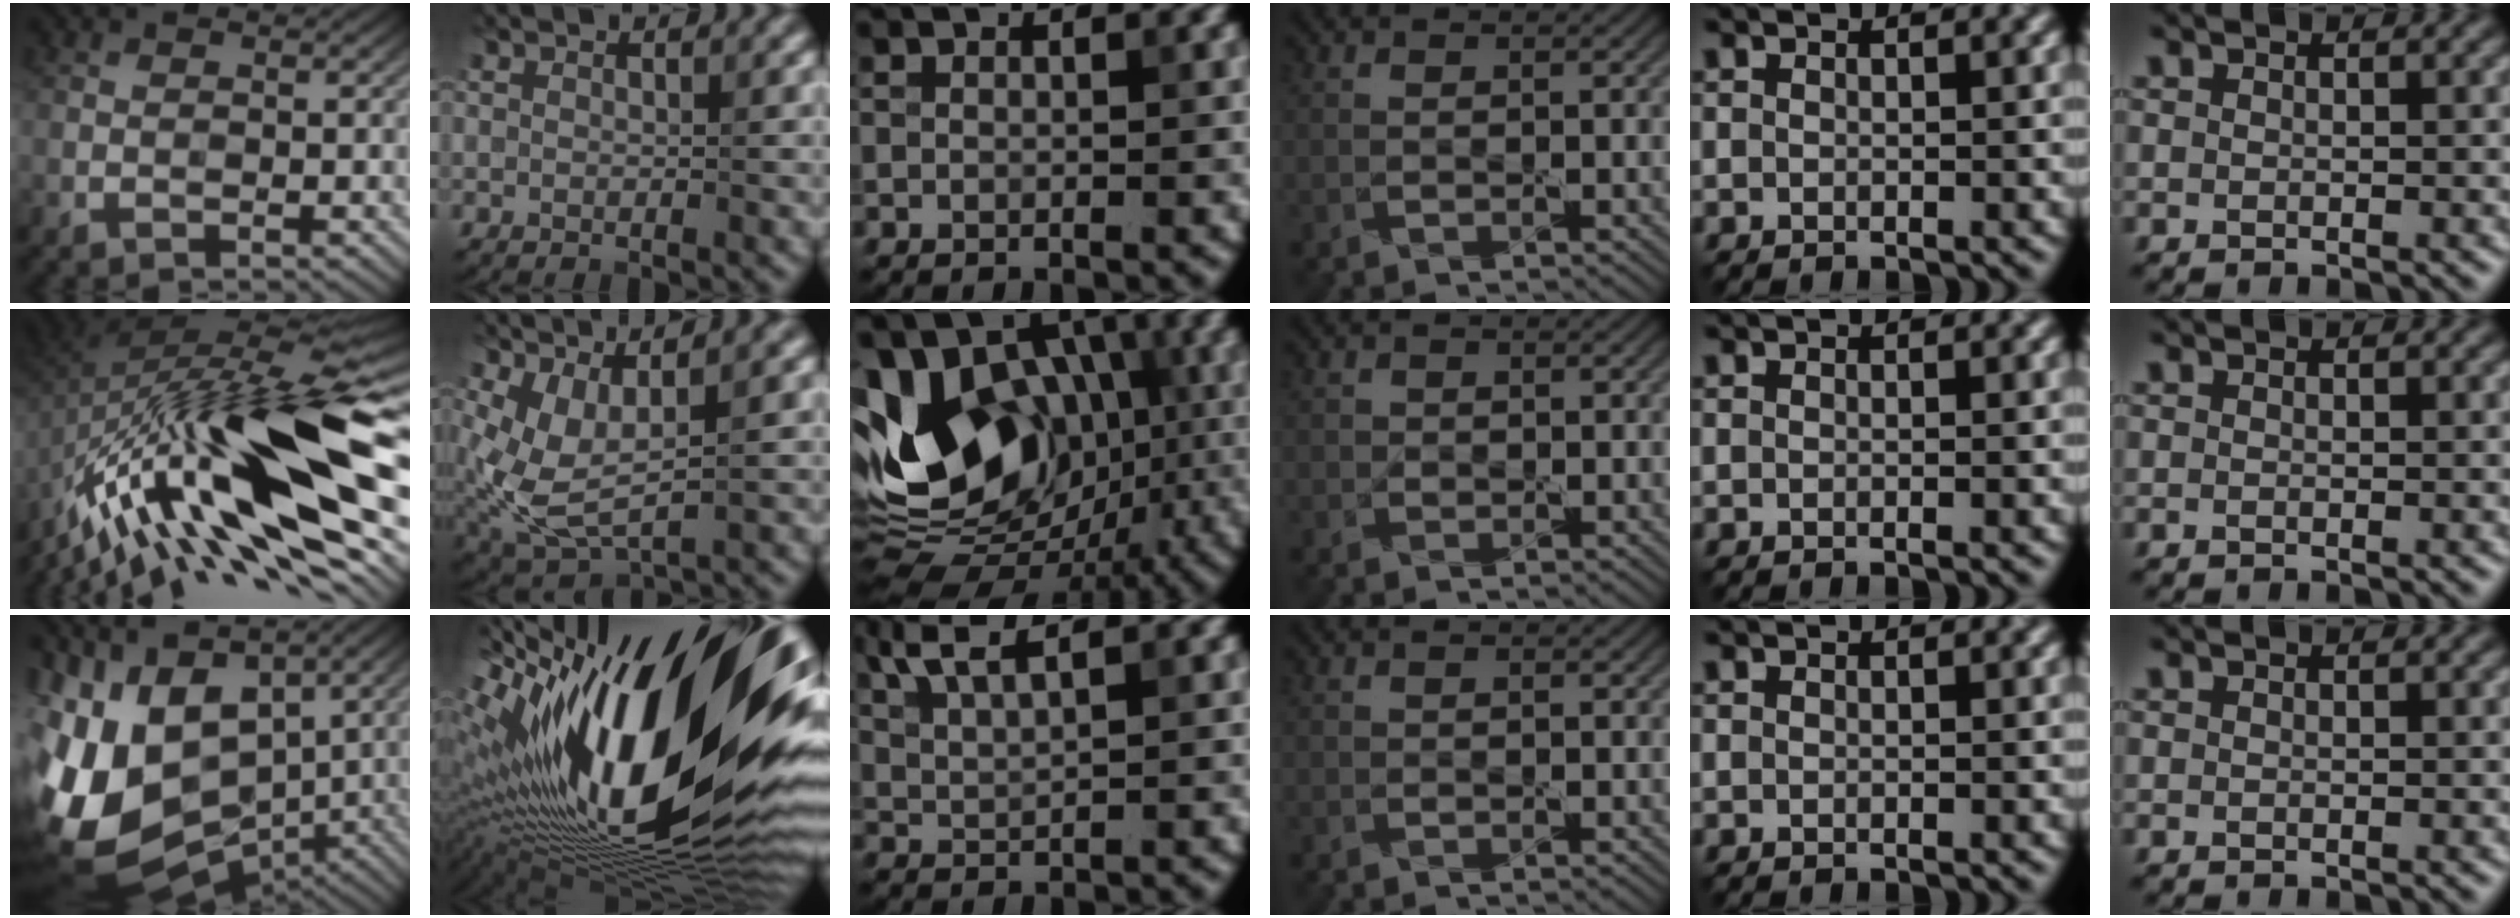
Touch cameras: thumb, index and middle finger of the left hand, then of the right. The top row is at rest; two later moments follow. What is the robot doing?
{"motion": "cut", "object": "origami paper"}